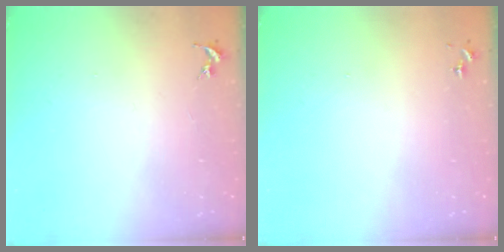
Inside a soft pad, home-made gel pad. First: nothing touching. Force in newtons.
{"total": 0.0}